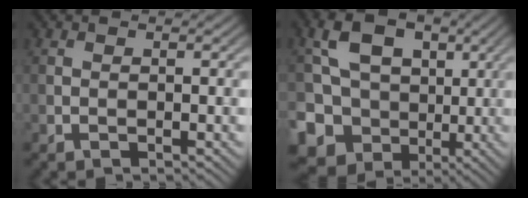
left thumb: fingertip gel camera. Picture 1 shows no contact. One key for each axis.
{"total": 9.6, "fx": 1.0, "fy": 8.2, "fz": 5.0, "tx": -0.099, "ty": -0.010, "tz": -0.001}